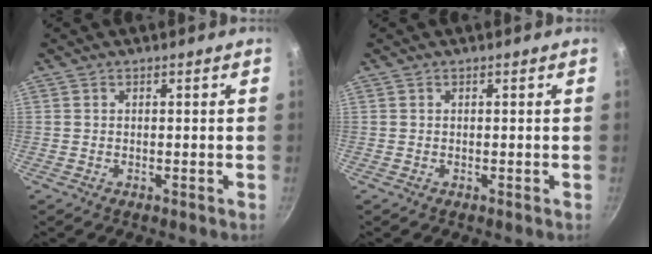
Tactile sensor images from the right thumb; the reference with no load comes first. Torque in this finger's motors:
{"motor_torque": [-0.01, 0.01, -0.01, 0.01, 0.01]}